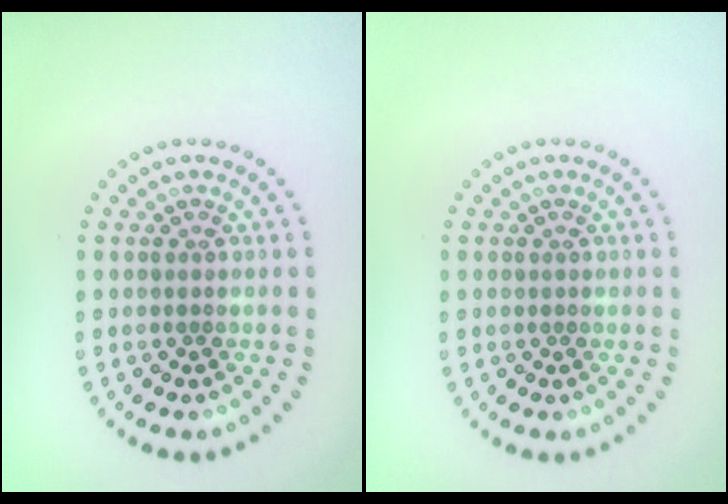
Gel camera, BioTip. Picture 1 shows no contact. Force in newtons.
{"total": 0.0}